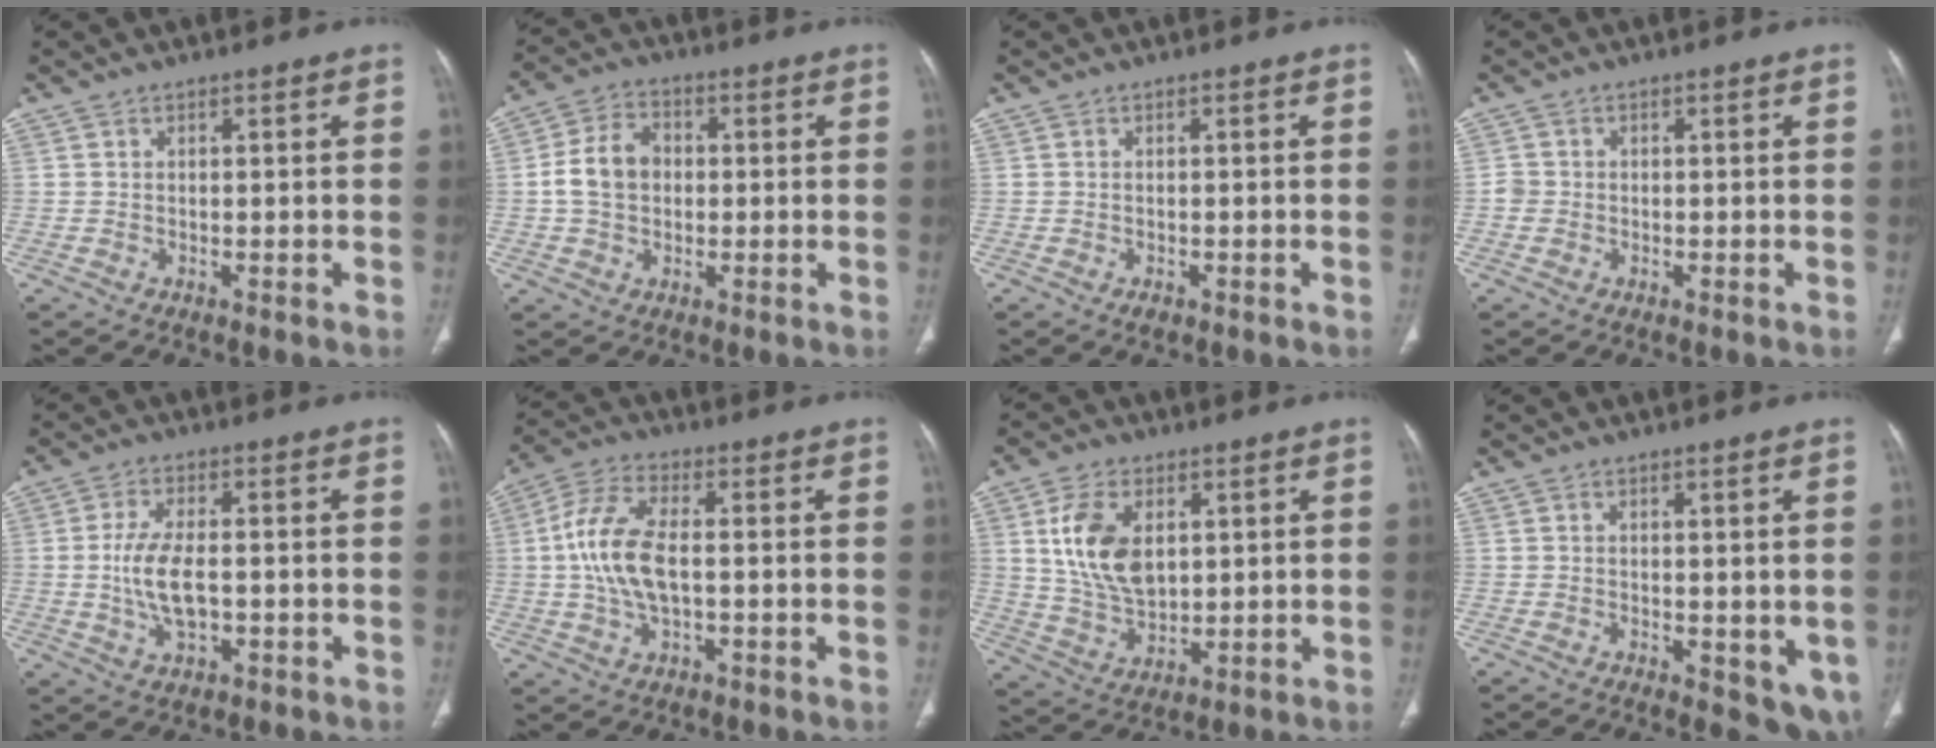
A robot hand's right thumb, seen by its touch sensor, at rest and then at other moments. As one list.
[{"total": 8.6, "force": [0.1, 6.5, 5.6], "torque": [-0.091, 0.018, -0.004]}, {"total": 1.1, "force": [-0.5, 0.7, 0.6], "torque": [-0.009, 0.001, -0.005]}, {"total": 1.7, "force": [-0.4, 1.6, 0.5], "torque": [-0.004, 0.005, -0.011]}, {"total": 8.2, "force": [-0.7, 4.2, 7.1], "torque": [-0.144, 0.002, -0.012]}, {"total": 11.6, "force": [0.0, 5.7, 10.1], "torque": [-0.215, 0.016, -0.002]}, {"total": 12.7, "force": [3.4, 7.8, 9.4], "torque": [-0.165, -0.016, 0.074]}, {"total": 6.6, "force": [-0.9, 3.1, 5.8], "torque": [-0.053, -0.016, -0.007]}]